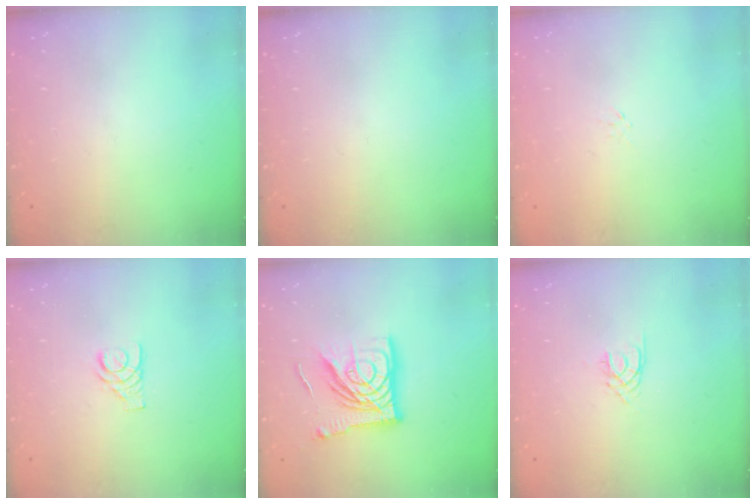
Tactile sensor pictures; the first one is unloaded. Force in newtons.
{"total": 0.0}
{"total": 0.0}
{"total": 4.1, "press": 4.0, "slide": 0.6}
{"total": 17.0, "press": 16.9, "slide": 0.9}
{"total": 1.6, "press": 1.6, "slide": 0.2}